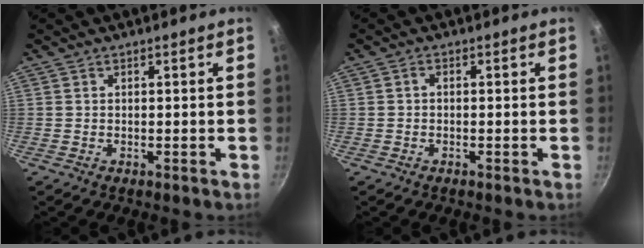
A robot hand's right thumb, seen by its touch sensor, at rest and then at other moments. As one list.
[{"total": 0.9, "force": [-0.4, 0.6, 0.6], "torque": [-0.013, 0.007, -0.007]}]